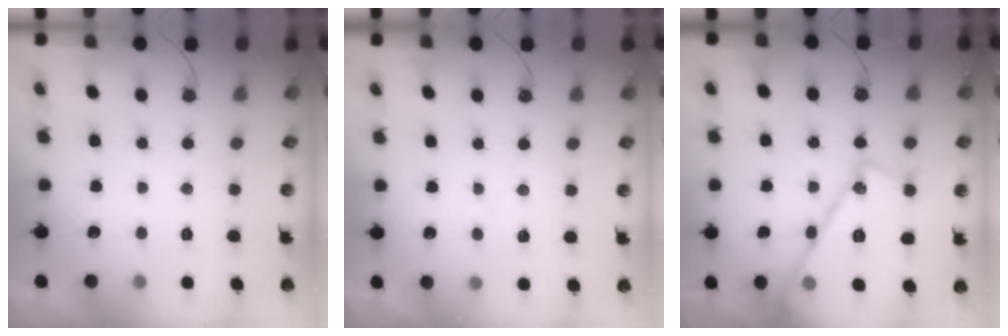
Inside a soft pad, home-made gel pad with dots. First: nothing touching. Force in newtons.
{"total": 4.7, "press": 4.7, "slide": 0.7}
{"total": 20.4, "press": 20.4, "slide": 1.6}